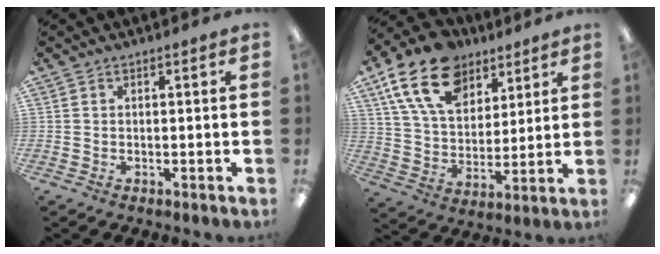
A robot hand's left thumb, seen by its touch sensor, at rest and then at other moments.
{"total": 18.7, "force": [11.3, 11.5, 9.6], "torque": [-0.174, -0.042, 0.208]}